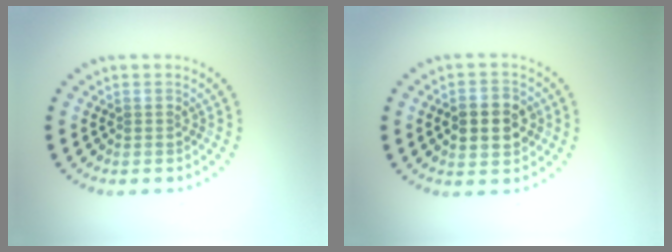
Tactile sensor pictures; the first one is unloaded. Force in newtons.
{"total": 4.0, "press": 4.0, "slide": 0.1}